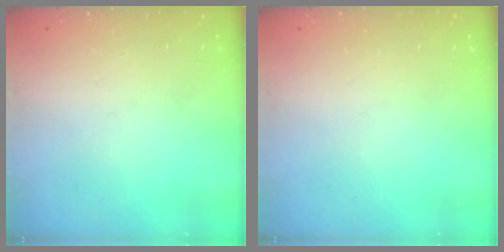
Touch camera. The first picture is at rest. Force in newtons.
{"total": 0.0}